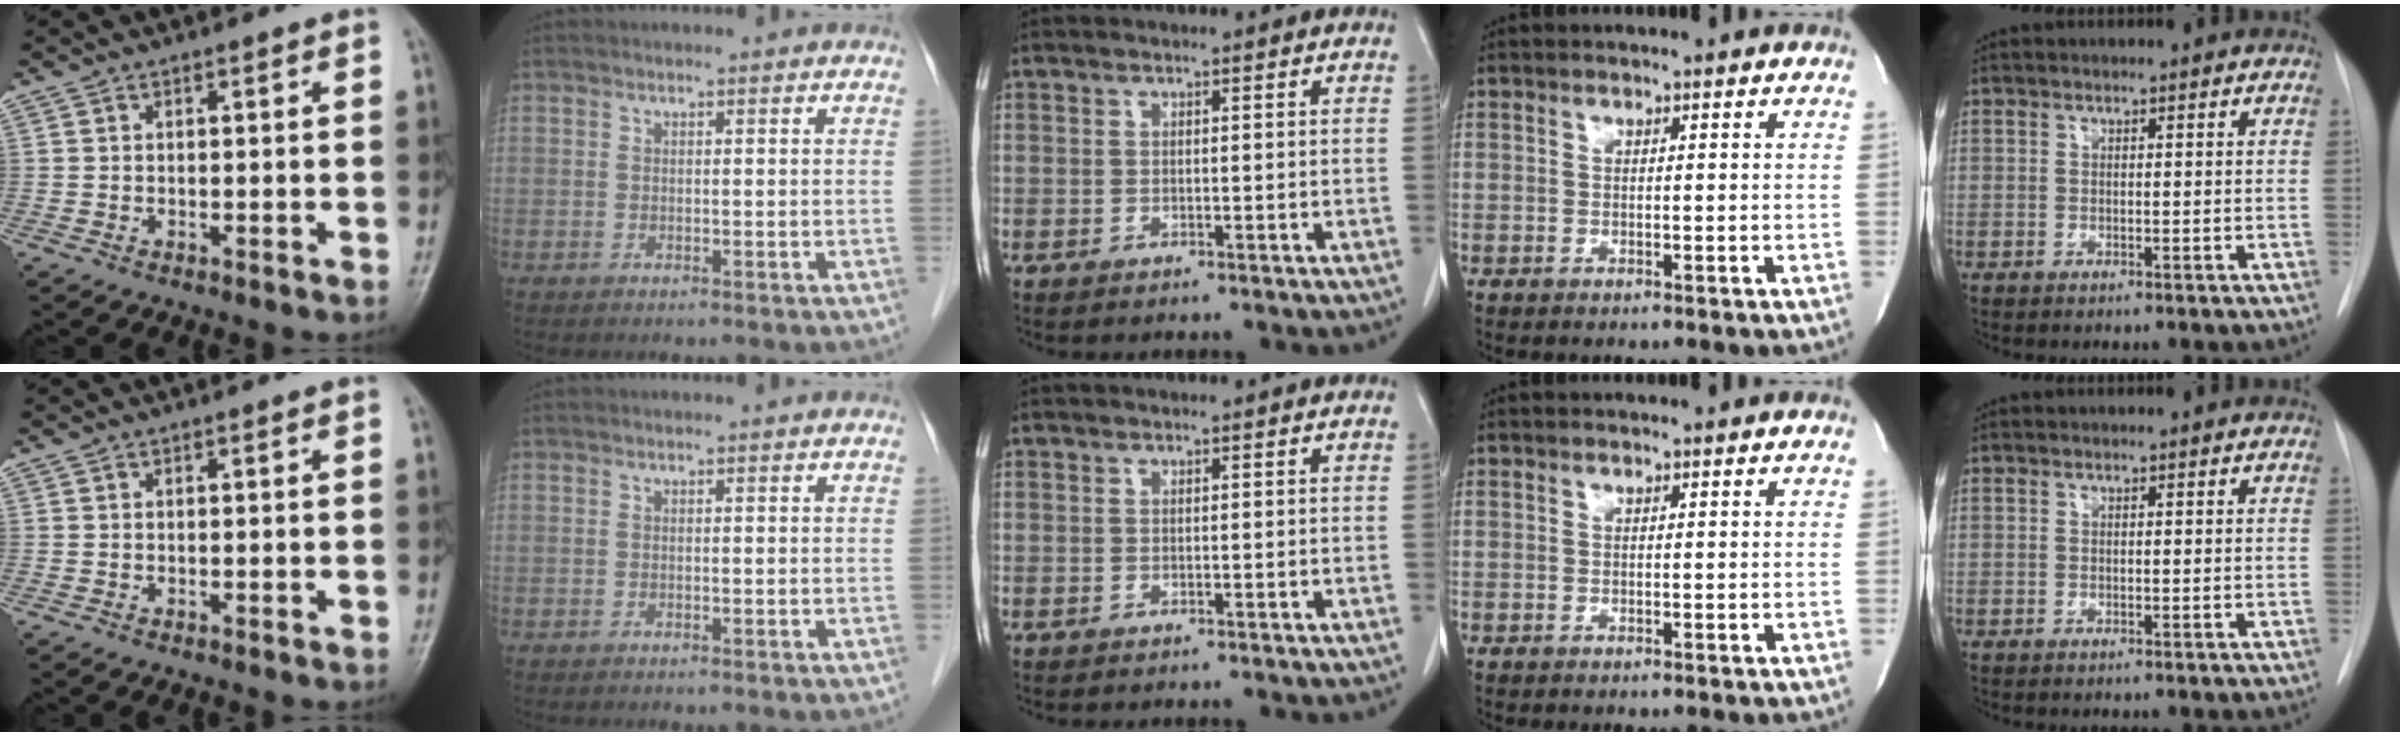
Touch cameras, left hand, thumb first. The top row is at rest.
{}